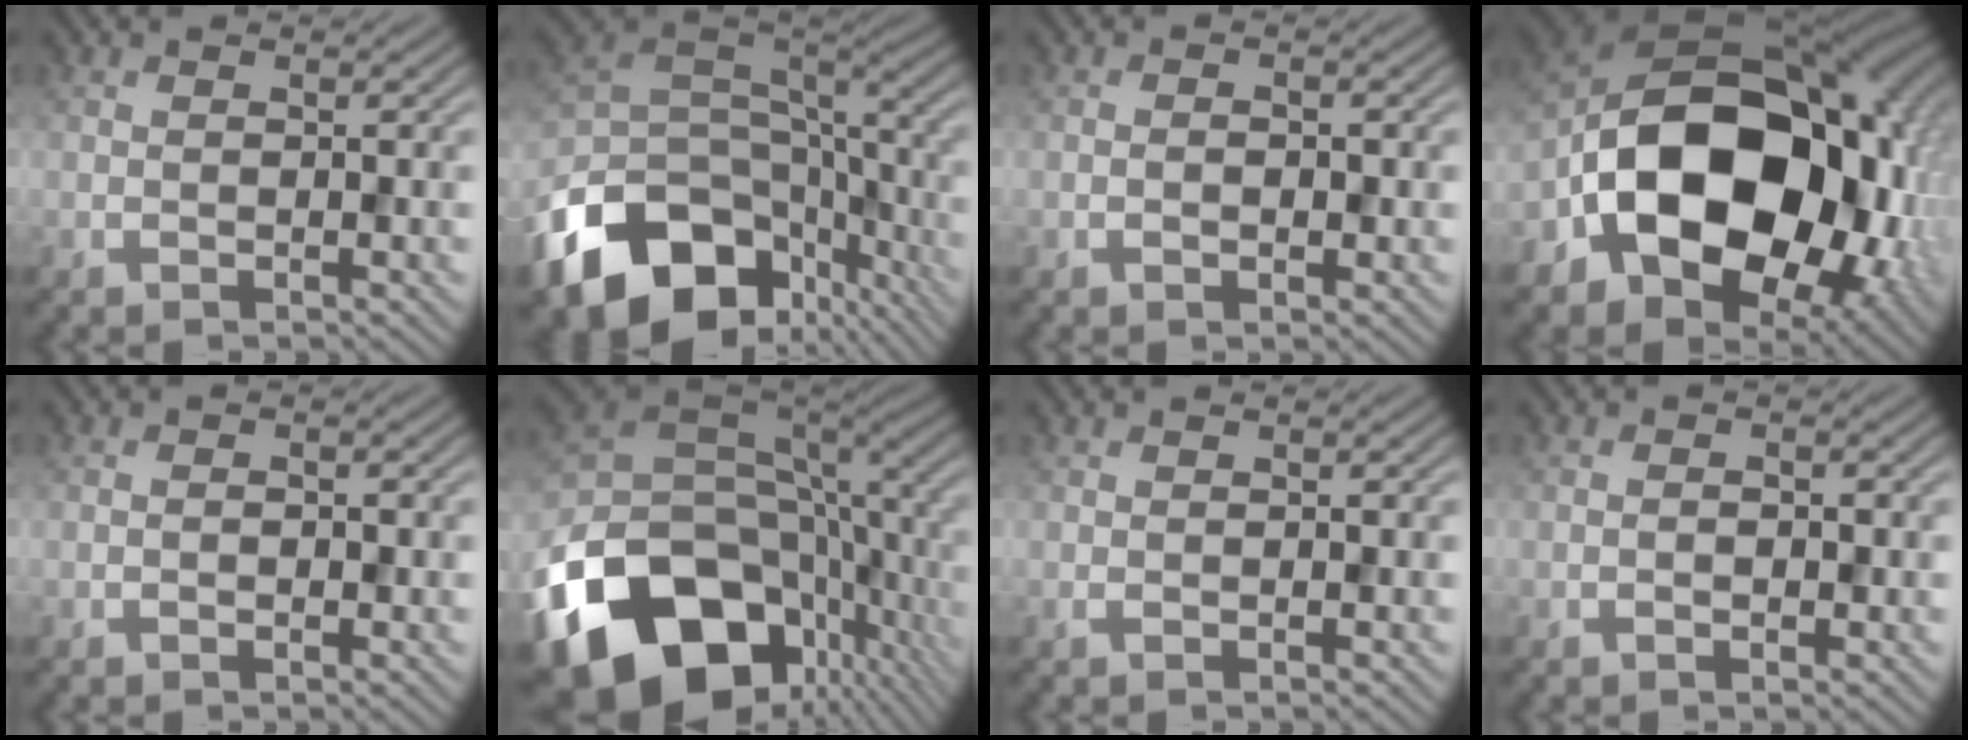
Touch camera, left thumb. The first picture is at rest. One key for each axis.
{"total": 16.1, "fx": -8.2, "fy": 11.1, "fz": 8.2, "tx": -0.189, "ty": -0.042, "tz": -0.130}
{"total": 1.6, "fx": -0.5, "fy": 0.8, "fz": 1.2, "tx": -0.018, "ty": 0.000, "tz": -0.005}
{"total": 20.5, "fx": -4.7, "fy": 14.0, "fz": 14.2, "tx": -0.258, "ty": -0.027, "tz": -0.078}
{"total": 0.9, "fx": -0.4, "fy": 0.4, "fz": 0.7, "tx": -0.012, "ty": 0.000, "tz": -0.004}
{"total": 20.0, "fx": -8.5, "fy": 13.5, "fz": 12.0, "tx": -0.289, "ty": -0.054, "tz": -0.122}
{"total": 0.5, "fx": 0.0, "fy": 0.2, "fz": 0.5, "tx": -0.012, "ty": 0.000, "tz": 0.004}
{"total": 1.3, "fx": -0.5, "fy": 0.7, "fz": 1.0, "tx": -0.015, "ty": 0.000, "tz": -0.004}